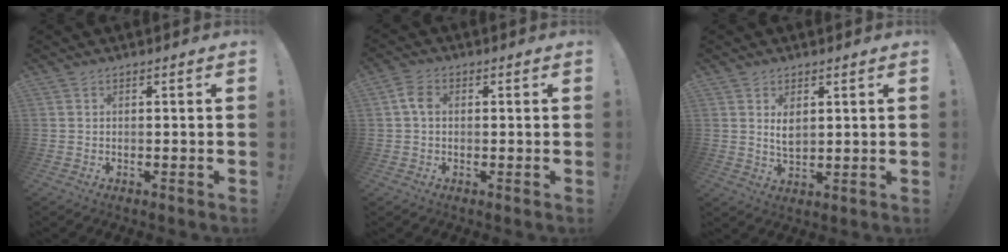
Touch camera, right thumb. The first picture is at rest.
{"total": 4.4, "force": [0.5, 3.0, 3.1], "torque": [-0.050, 0.010, 0.012]}
{"total": 4.2, "force": [1.7, 2.3, 3.0], "torque": [-0.040, -0.010, 0.028]}